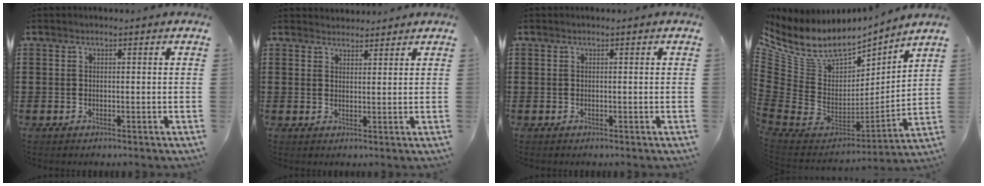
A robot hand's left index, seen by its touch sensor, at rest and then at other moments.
{"total": 2.1, "force": [2.1, 0.5, -0.2], "torque": [-0.003, 0.000, 0.041]}
{"total": 0.0}
{"total": 8.3, "force": [5.9, 4.4, 4.0], "torque": [-0.117, -0.048, 0.105]}